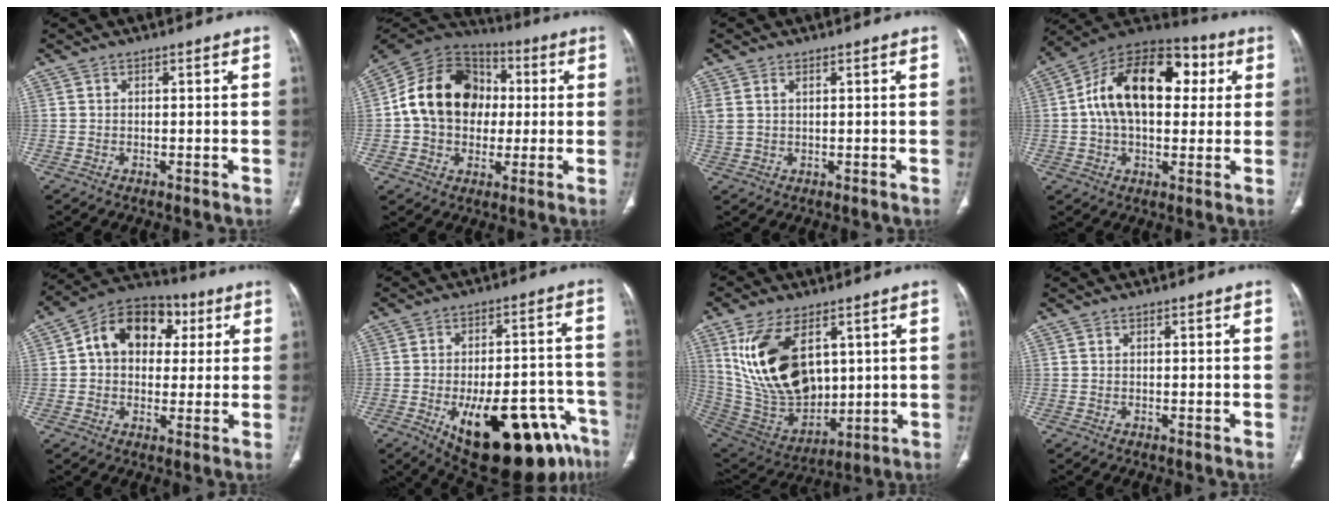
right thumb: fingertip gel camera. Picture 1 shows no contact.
{"total": 18.7, "force": [1.0, 14.7, 11.6], "torque": [-0.171, 0.029, 0.011]}
{"total": 3.5, "force": [1.1, 2.1, 2.5], "torque": [-0.078, 0.013, 0.032]}
{"total": 21.2, "force": [3.7, 12.9, 16.3], "torque": [-0.246, 0.030, 0.049]}
{"total": 14.3, "force": [3.5, 10.6, 9.0], "torque": [-0.103, 0.020, 0.045]}
{"total": 25.3, "force": [-12.2, 10.7, 19.5], "torque": [-0.203, 0.051, -0.157]}
{"total": 20.6, "force": [6.1, 12.2, 15.5], "torque": [-0.268, -0.030, 0.140]}
{"total": 0.0}